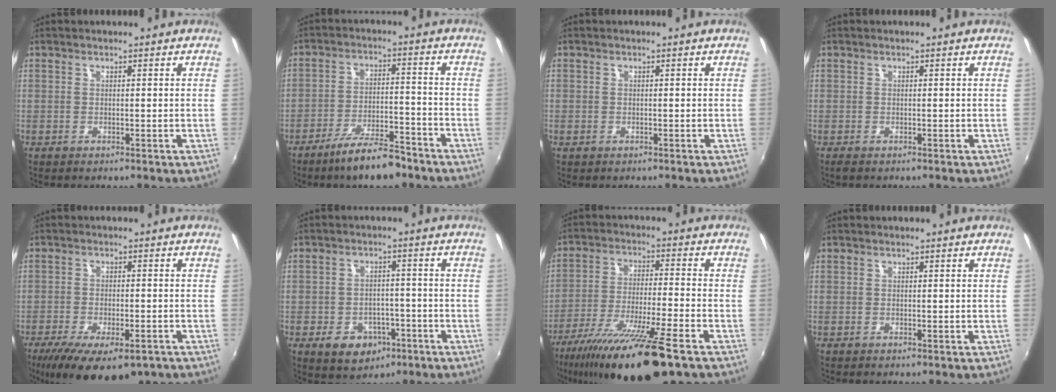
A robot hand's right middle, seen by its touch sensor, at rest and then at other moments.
{"total": 10.2, "force": [-8.0, 2.4, 5.9], "torque": [-0.117, -0.002, -0.127]}
{"total": 0.8, "force": [-0.4, 0.4, -0.6], "torque": [0.010, 0.000, -0.007]}
{"total": 0.5, "force": [-0.4, 0.2, 0.3], "torque": [-0.008, -0.004, -0.007]}
{"total": 15.8, "force": [-10.2, 6.0, 10.4], "torque": [-0.206, -0.046, -0.149]}
{"total": 8.5, "force": [-4.4, 6.1, 4.0], "torque": [-0.094, 0.008, -0.049]}
{"total": 18.9, "force": [-13.5, 1.5, 13.2], "torque": [-0.251, -0.045, -0.229]}
{"total": 0.0}